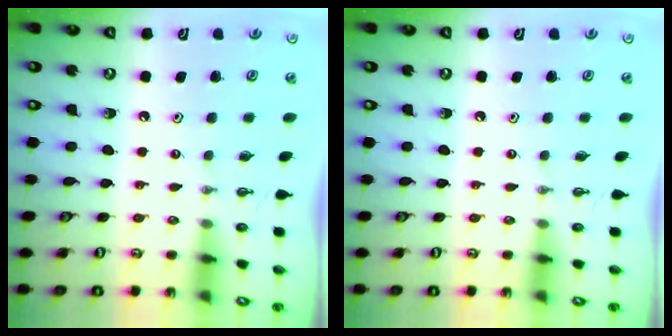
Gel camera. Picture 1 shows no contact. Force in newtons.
{"total": 0.0}